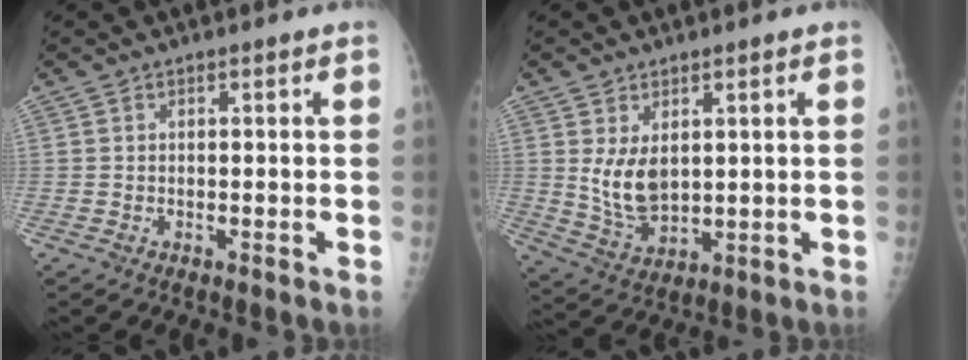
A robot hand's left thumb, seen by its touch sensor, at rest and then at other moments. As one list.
[{"total": 7.4, "force": [1.9, 4.3, 5.7], "torque": [-0.091, -0.023, 0.053]}]